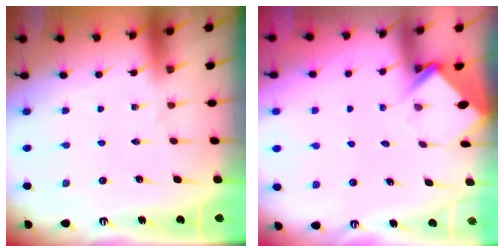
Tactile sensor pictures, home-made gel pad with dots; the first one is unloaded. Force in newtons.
{"total": 3.9, "press": 3.8, "slide": 0.3}